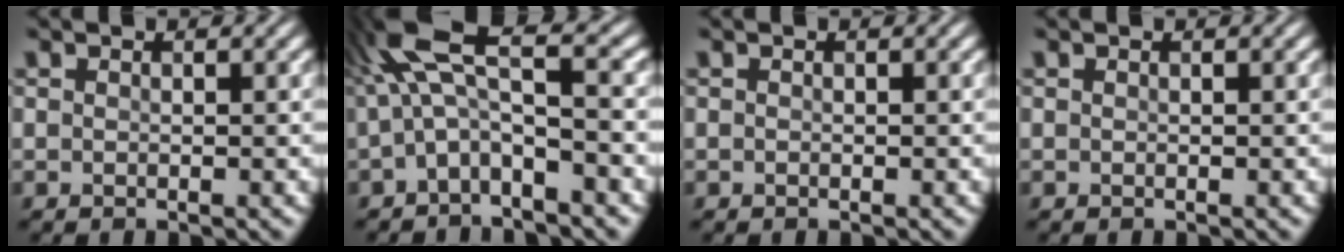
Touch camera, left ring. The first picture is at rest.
{"total": 5.9, "force": [-0.1, 1.8, 5.7], "torque": [-0.115, 0.021, -0.017]}
{"total": 0.0}
{"total": 0.0}